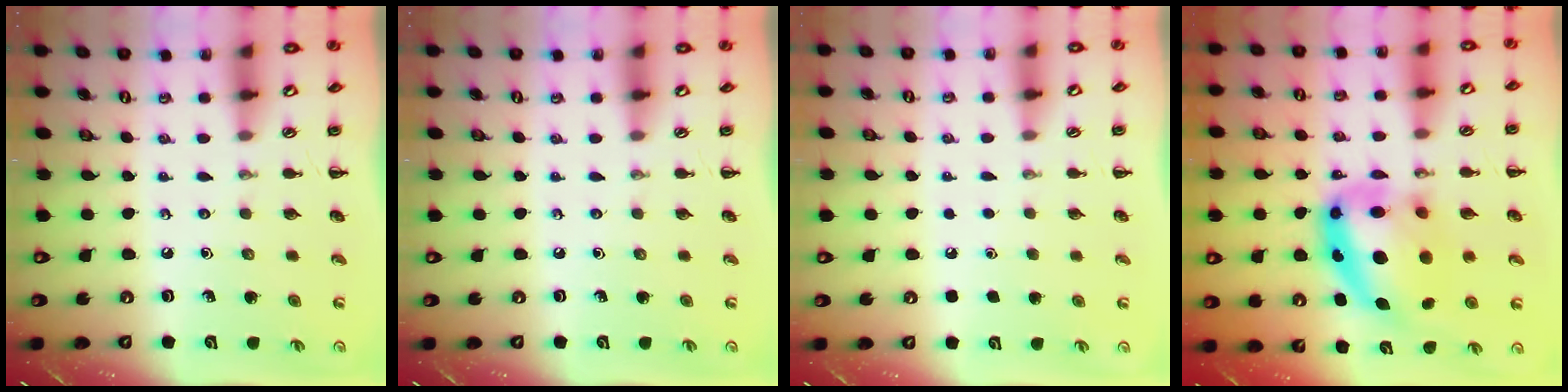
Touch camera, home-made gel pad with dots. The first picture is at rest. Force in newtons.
{"total": 0.0}
{"total": 1.7, "press": 1.7, "slide": 0.1}
{"total": 14.9, "press": 14.4, "slide": 3.7}